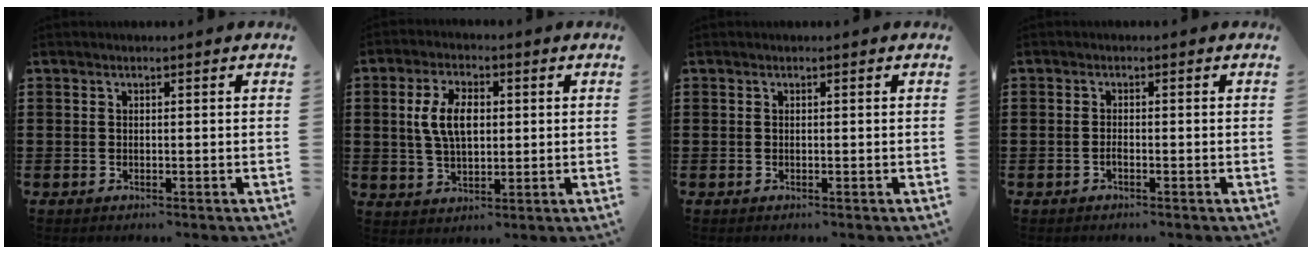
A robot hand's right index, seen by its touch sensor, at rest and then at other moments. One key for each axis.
{"total": 7.0, "fx": 0.9, "fy": 3.7, "fz": 5.9, "tx": -0.134, "ty": 0.009, "tz": 0.010}
{"total": 0.0}
{"total": 0.9, "fx": -0.5, "fy": 0.2, "fz": 0.7, "tx": -0.015, "ty": -0.005, "tz": -0.008}